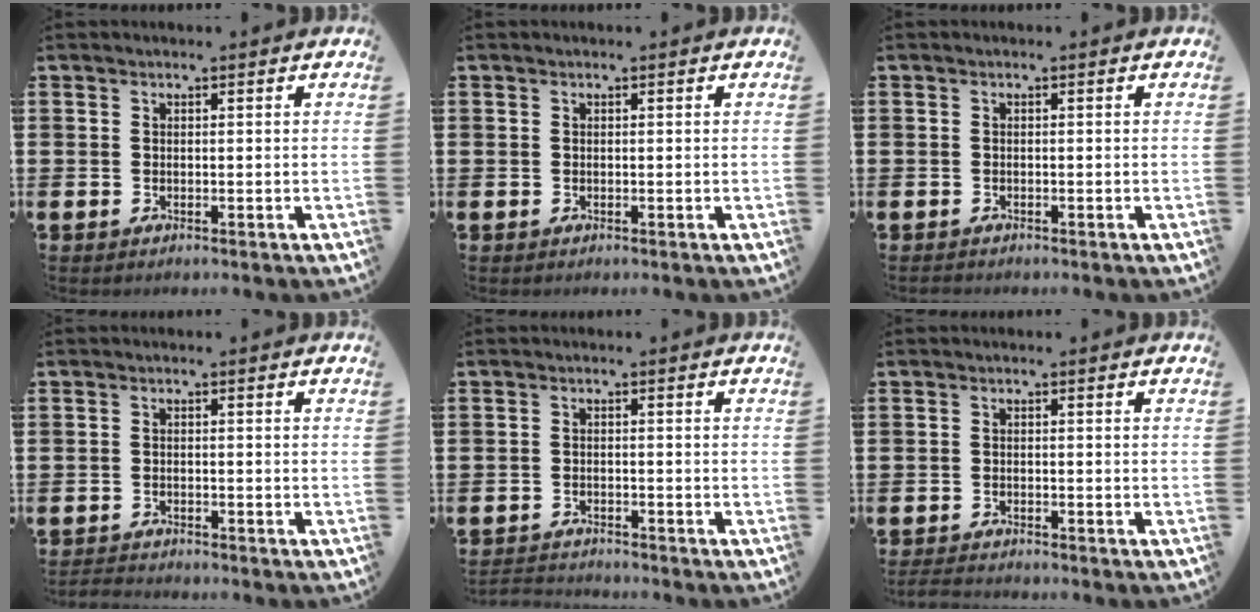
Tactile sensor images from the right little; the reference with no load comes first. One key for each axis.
{"total": 0.0}
{"total": 0.0}
{"total": 0.9, "fx": -0.9, "fy": -0.1, "fz": -0.1, "tx": 0.000, "ty": 0.002, "tz": -0.019}
{"total": 1.8, "fx": -1.8, "fy": 0.0, "fz": -0.2, "tx": -0.002, "ty": 0.002, "tz": -0.039}
{"total": 1.3, "fx": -1.3, "fy": 0.1, "fz": 0.3, "tx": -0.007, "ty": 0.003, "tz": -0.026}